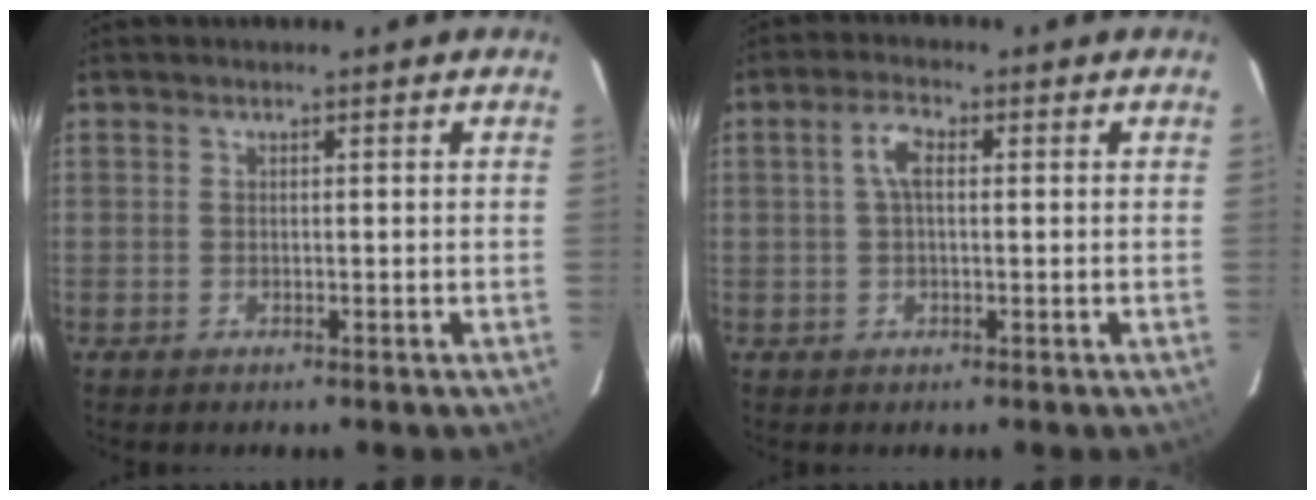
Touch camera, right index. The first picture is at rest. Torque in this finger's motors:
{"motor_torque": [0.39, -0.25, 0.26, 0.07]}